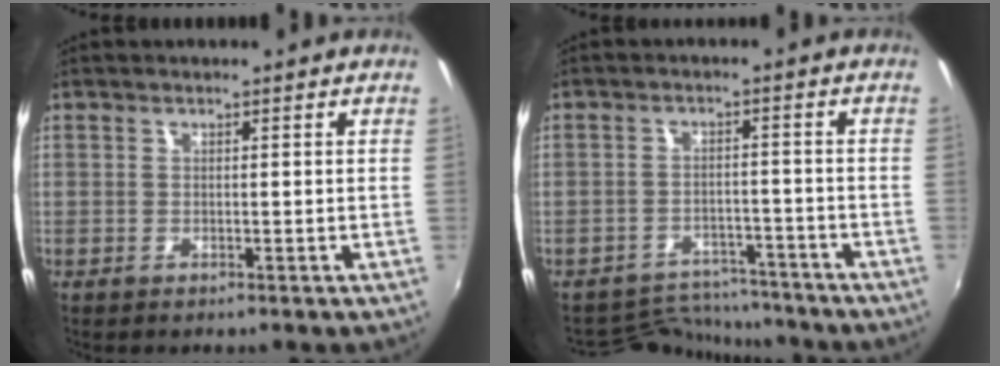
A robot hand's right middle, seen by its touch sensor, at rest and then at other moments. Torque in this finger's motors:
{"motor_torque": [-0.75, -0.52, -0.17, -0.12]}